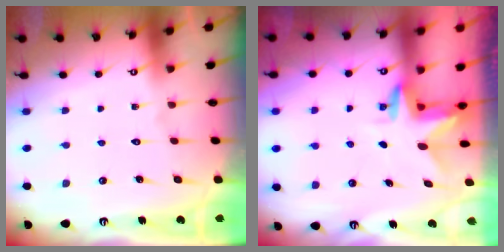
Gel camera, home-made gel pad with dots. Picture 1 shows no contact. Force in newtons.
{"total": 3.0, "press": 3.0, "slide": 0.2}